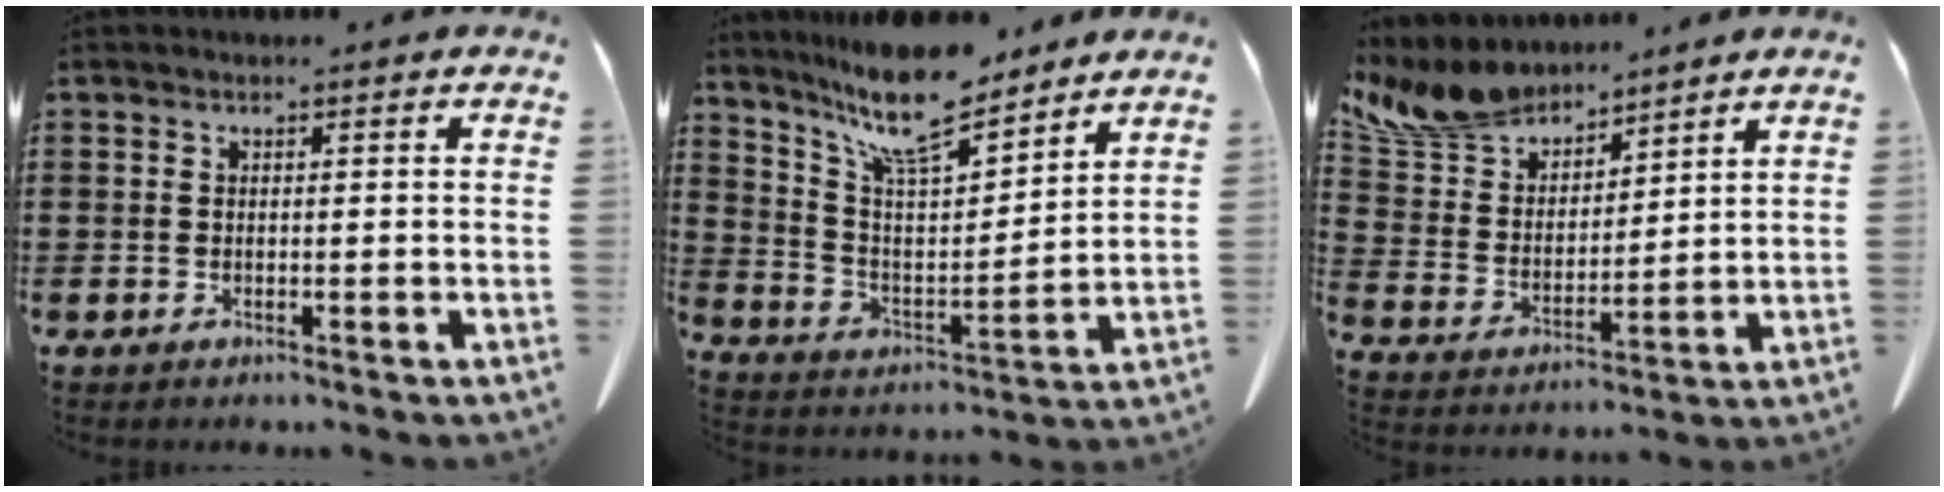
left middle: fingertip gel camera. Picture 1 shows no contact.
{"total": 12.0, "force": [9.6, 2.7, 6.7], "torque": [-0.152, -0.039, 0.172]}
{"total": 10.0, "force": [8.8, 3.9, 2.7], "torque": [-0.096, -0.042, 0.168]}